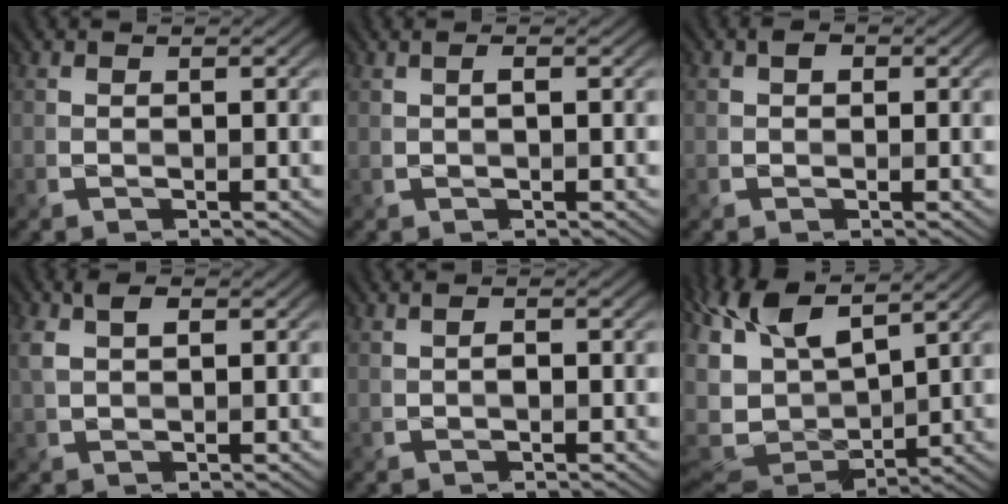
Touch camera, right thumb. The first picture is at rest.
{"total": 1.1, "force": [0.2, 0.2, 1.0], "torque": [-0.020, 0.004, 0.003]}
{"total": 1.4, "force": [0.4, 1.0, 0.9], "torque": [-0.013, 0.001, 0.002]}
{"total": 3.6, "force": [1.2, 2.0, 2.8], "torque": [-0.061, 0.005, 0.020]}
{"total": 1.2, "force": [0.0, 0.4, 1.1], "torque": [-0.022, 0.003, -0.002]}
{"total": 12.3, "force": [3.6, 5.8, 10.3], "torque": [-0.257, 0.009, 0.061]}